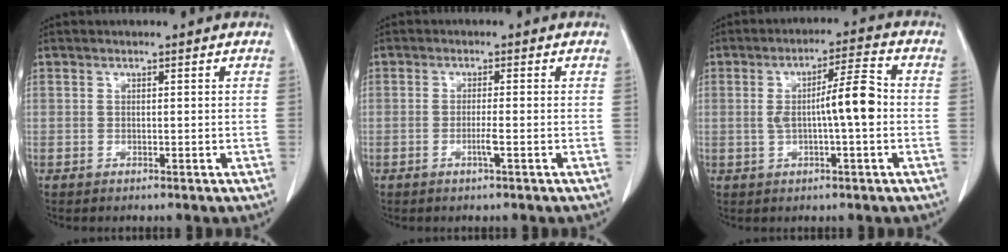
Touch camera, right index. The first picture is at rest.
{"total": 2.0, "force": [-0.7, -0.2, 1.8], "torque": [-0.036, -0.003, -0.015]}
{"total": 7.6, "force": [-0.3, 0.6, 7.6], "torque": [-0.127, 0.015, -0.006]}